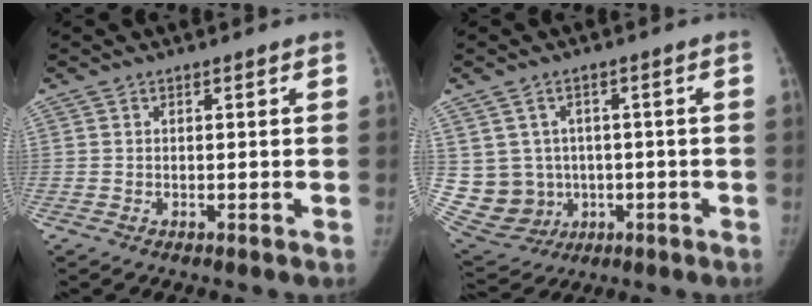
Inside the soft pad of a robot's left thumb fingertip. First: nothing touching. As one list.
[{"total": 11.6, "force": [0.1, 11.1, 3.6], "torque": [-0.065, 0.014, 0.030]}]